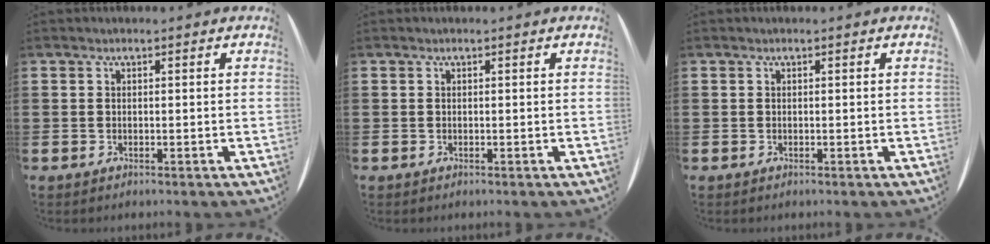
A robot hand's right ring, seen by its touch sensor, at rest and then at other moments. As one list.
[{"total": 0.0}, {"total": 0.0}]